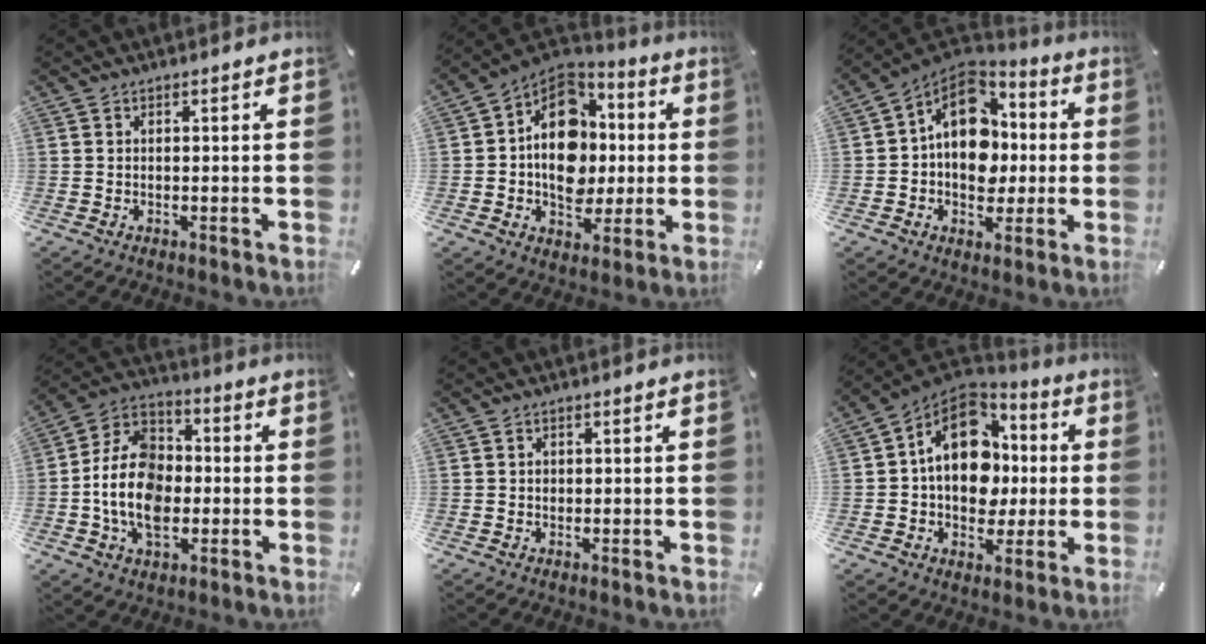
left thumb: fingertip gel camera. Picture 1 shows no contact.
{"total": 16.5, "force": [-0.6, 13.3, 9.9], "torque": [-0.148, 0.005, -0.009]}
{"total": 15.4, "force": [1.3, 12.0, 9.5], "torque": [-0.147, -0.008, 0.028]}
{"total": 14.7, "force": [-2.9, 10.9, 9.5], "torque": [-0.217, 0.014, -0.056]}
{"total": 0.8, "force": [0.0, 0.8, 0.3], "torque": [-0.006, 0.005, -0.002]}
{"total": 17.3, "force": [1.9, 13.1, 11.1], "torque": [-0.202, -0.003, 0.037]}